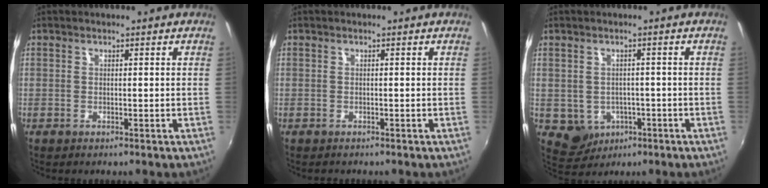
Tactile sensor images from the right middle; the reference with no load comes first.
{"total": 0.6, "force": [-0.4, 0.3, 0.0], "torque": [-0.001, -0.002, -0.008]}
{"total": 5.5, "force": [-1.7, 4.9, 1.7], "torque": [-0.046, 0.002, -0.008]}